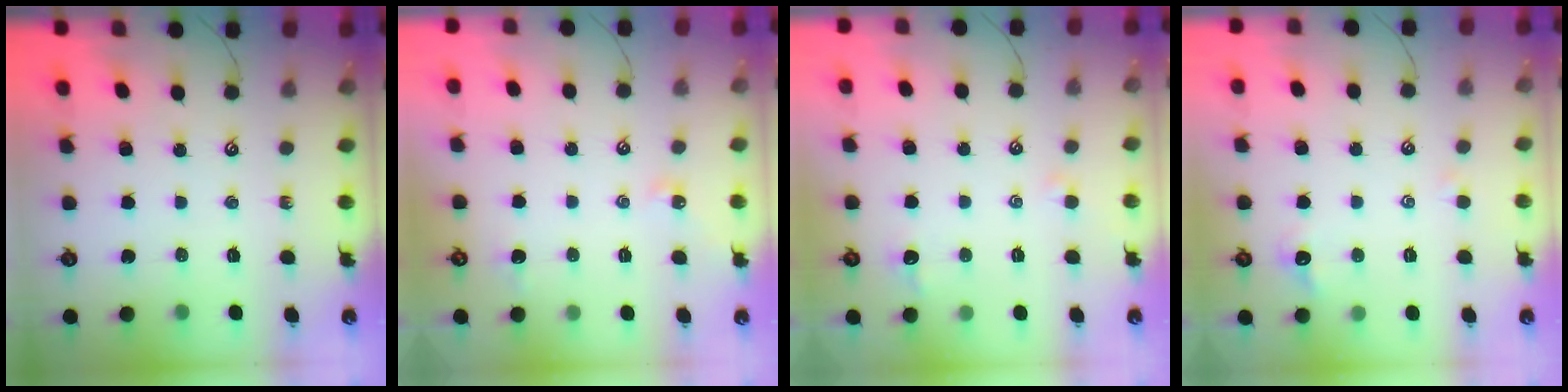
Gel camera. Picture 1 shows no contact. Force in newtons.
{"total": 2.0, "press": 1.9, "slide": 0.5}
{"total": 1.1, "press": 0.9, "slide": 0.6}
{"total": 1.2, "press": 0.9, "slide": 0.8}